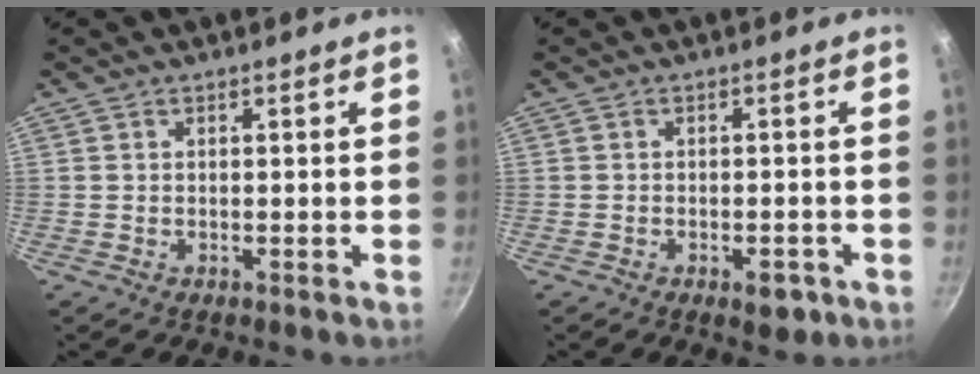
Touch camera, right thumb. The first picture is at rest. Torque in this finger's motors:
{"motor_torque": [0.31, 0.05, 0.66, -0.29, 0.03]}